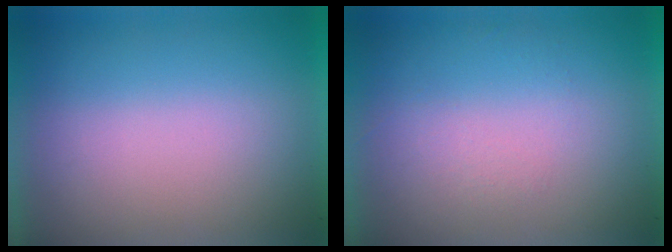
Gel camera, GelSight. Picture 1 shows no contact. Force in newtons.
{"total": 1.2}